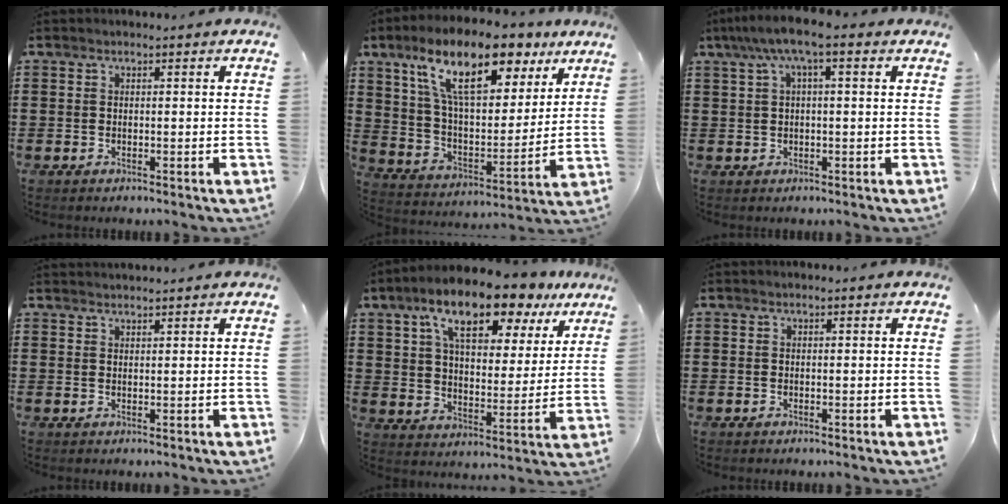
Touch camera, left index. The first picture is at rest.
{"total": 15.2, "force": [9.5, 5.8, 10.3], "torque": [-0.206, -0.023, 0.163]}
{"total": 4.8, "force": [1.1, 0.8, 4.6], "torque": [-0.094, 0.004, 0.014]}
{"total": 1.3, "force": [1.3, -0.1, 0.1], "torque": [-0.004, -0.001, 0.026]}
{"total": 12.6, "force": [9.4, 4.1, 7.4], "torque": [-0.138, -0.036, 0.159]}
{"total": 0.0}